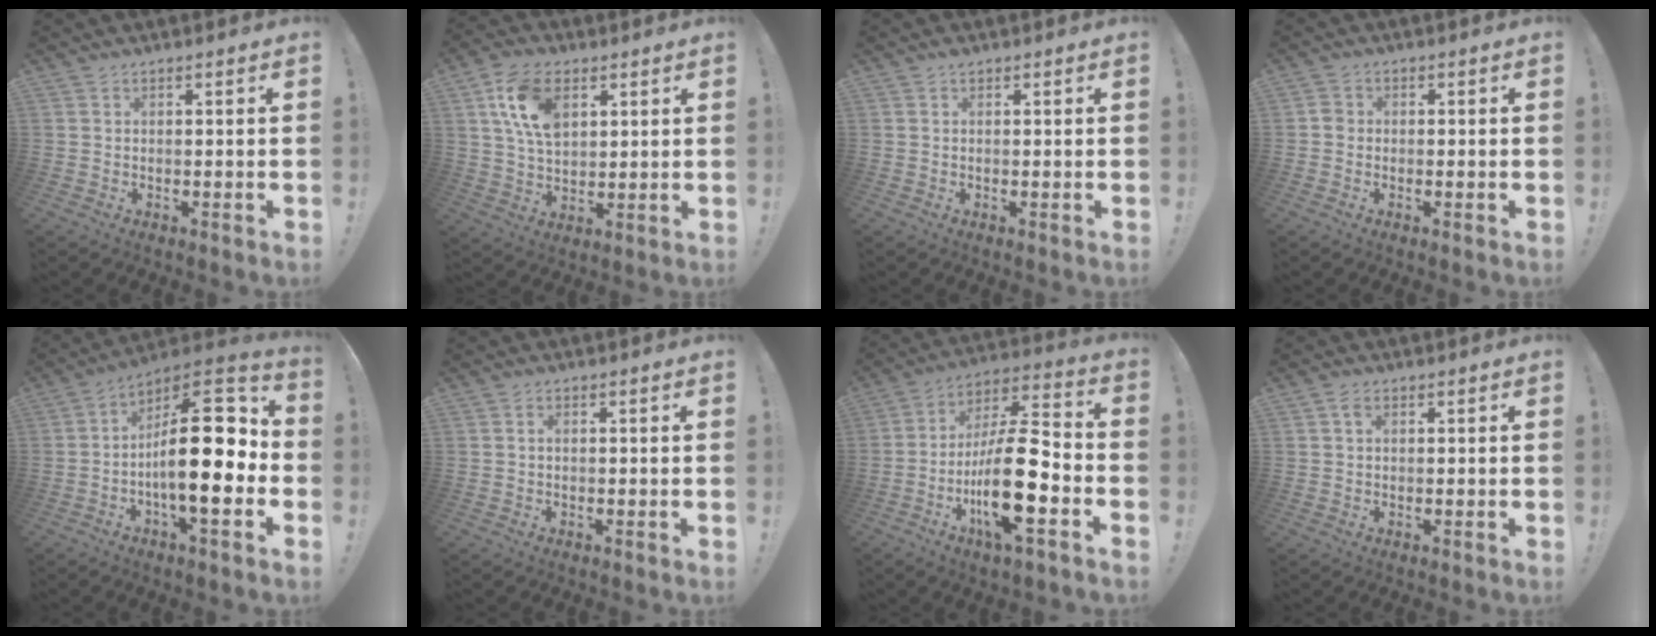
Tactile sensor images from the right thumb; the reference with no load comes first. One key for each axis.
{"total": 13.7, "fx": 5.3, "fy": 8.9, "fz": 9.0, "tx": -0.162, "ty": -0.002, "tz": 0.099}
{"total": 0.6, "fx": 0.4, "fy": 0.3, "fz": 0.3, "tx": -0.008, "ty": 0.001, "tz": 0.008}
{"total": 1.9, "fx": -0.7, "fy": 1.5, "fz": 1.0, "tx": -0.022, "ty": 0.011, "tz": -0.011}
{"total": 22.7, "fx": -1.7, "fy": 8.6, "fz": 20.9, "tx": -0.333, "ty": 0.007, "tz": -0.027}
{"total": 1.1, "fx": 0.2, "fy": 0.7, "fz": 0.8, "tx": -0.025, "ty": 0.007, "tz": 0.004}
{"total": 21.5, "fx": -6.6, "fy": 6.5, "fz": 19.4, "tx": -0.371, "ty": 0.033, "tz": -0.105}
{"total": 1.8, "fx": 0.9, "fy": 1.1, "fz": 1.1, "tx": -0.016, "ty": 0.000, "tz": 0.014}